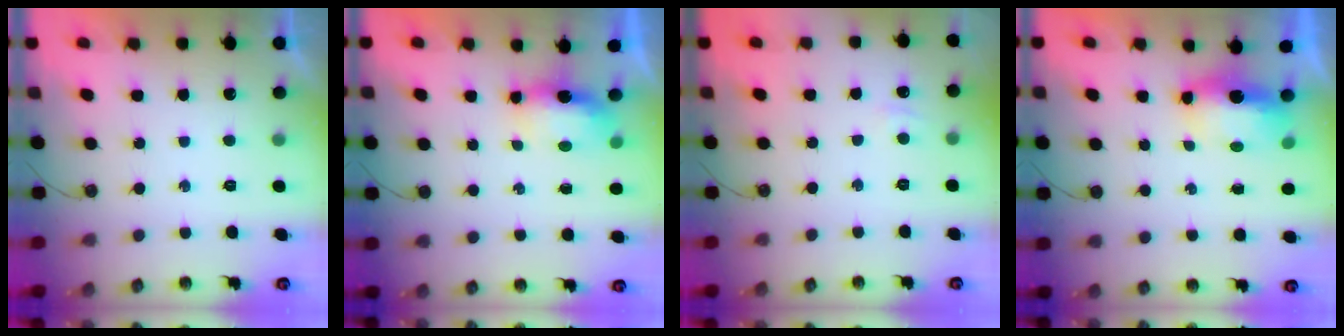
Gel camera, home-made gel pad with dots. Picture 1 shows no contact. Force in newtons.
{"total": 6.5, "press": 6.1, "slide": 2.3}
{"total": 4.4, "press": 4.3, "slide": 0.6}
{"total": 15.7, "press": 8.7, "slide": 13.1}